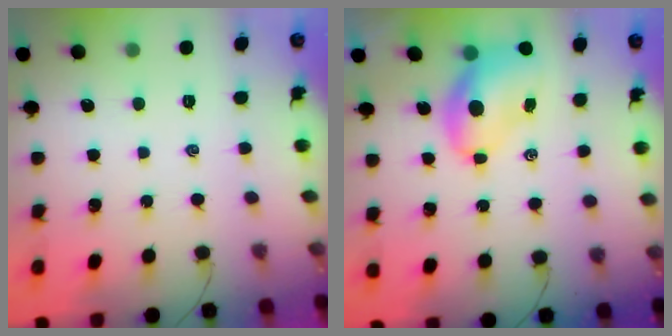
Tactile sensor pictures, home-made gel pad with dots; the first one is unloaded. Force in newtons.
{"total": 7.2, "press": 7.0, "slide": 1.5}